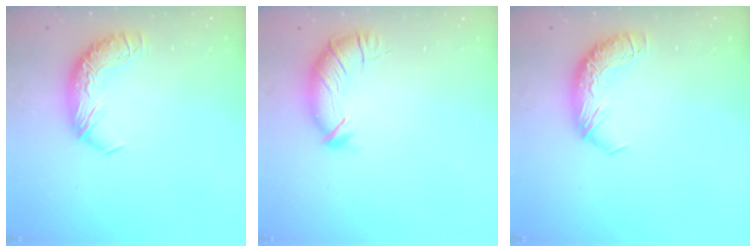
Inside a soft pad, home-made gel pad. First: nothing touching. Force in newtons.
{"total": 3.6, "press": 3.5, "slide": 0.8}
{"total": 0.0}